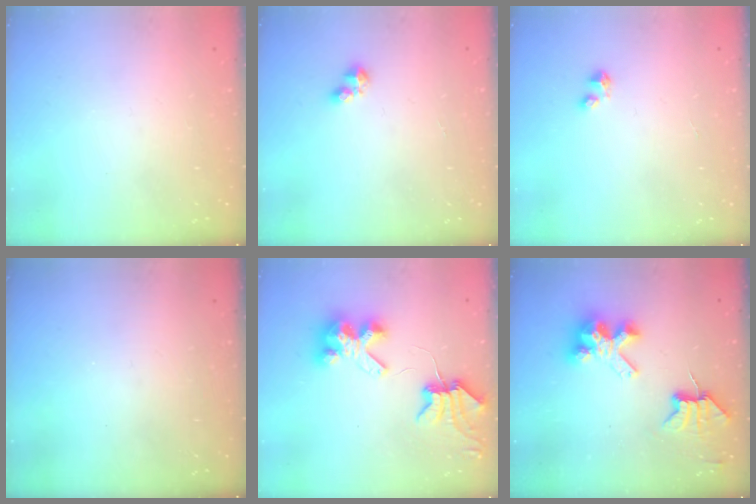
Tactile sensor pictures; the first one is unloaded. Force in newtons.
{"total": 2.7, "press": 2.6, "slide": 0.5}
{"total": 2.4, "press": 2.4, "slide": 0.1}
{"total": 0.0}
{"total": 6.7, "press": 6.6, "slide": 0.8}
{"total": 6.8, "press": 6.8, "slide": 0.3}